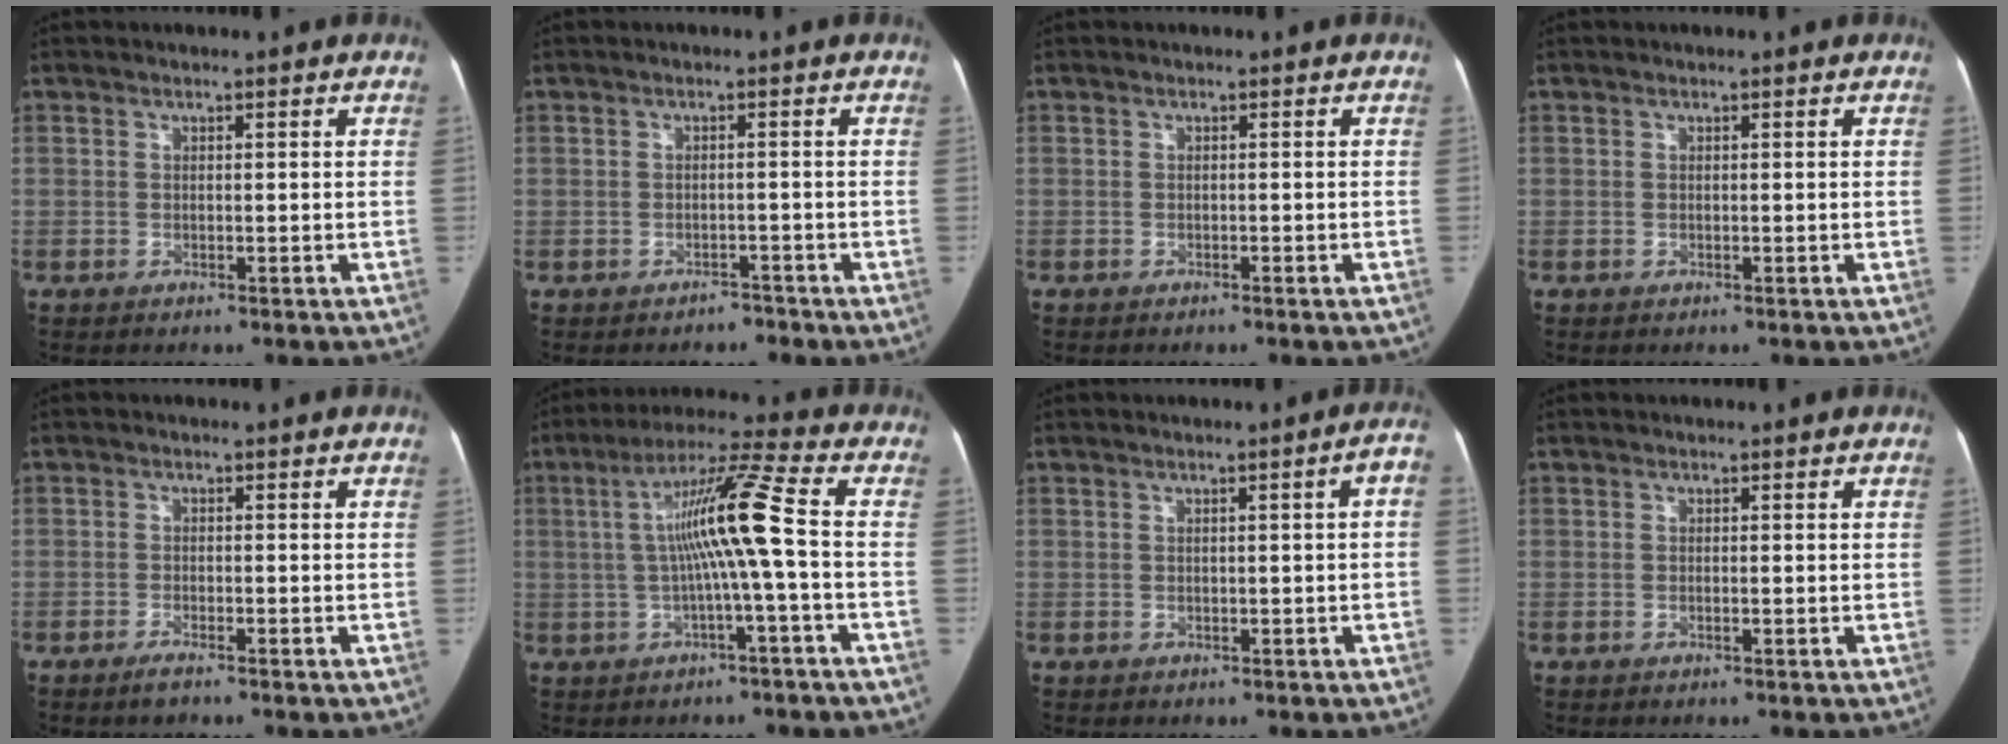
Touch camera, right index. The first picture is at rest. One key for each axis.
{"total": 1.8, "fx": -1.4, "fy": 1.2, "fz": -0.2, "tx": 0.000, "ty": 0.007, "tz": -0.023}
{"total": 1.1, "fx": -0.9, "fy": 0.2, "fz": 0.5, "tx": -0.007, "ty": -0.001, "tz": -0.011}
{"total": 0.0}
{"total": 1.7, "fx": -1.4, "fy": 0.2, "fz": 1.0, "tx": -0.026, "ty": -0.003, "tz": -0.022}
{"total": 10.5, "fx": -0.4, "fy": -1.4, "fz": 10.4, "tx": -0.187, "ty": 0.020, "tz": -0.009}
{"total": 2.8, "fx": 0.1, "fy": 0.1, "fz": 2.8, "tx": -0.028, "ty": 0.009, "tz": 0.001}
{"total": 0.0}